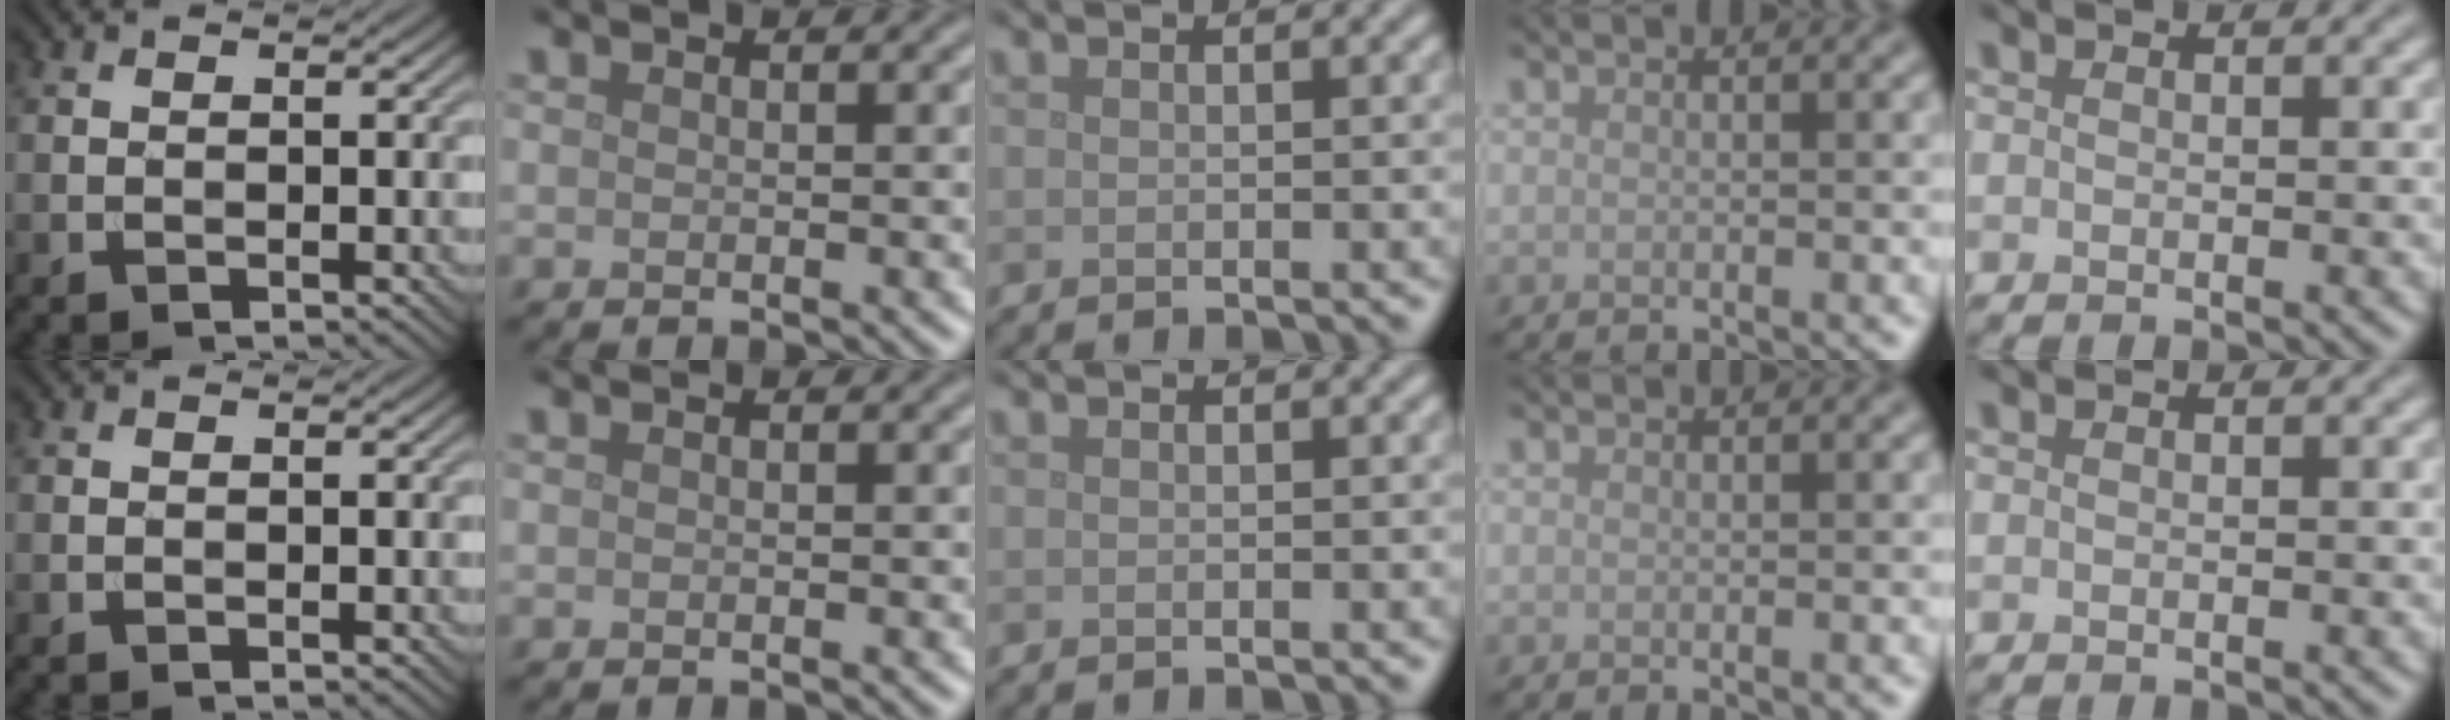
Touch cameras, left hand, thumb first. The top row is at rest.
{}